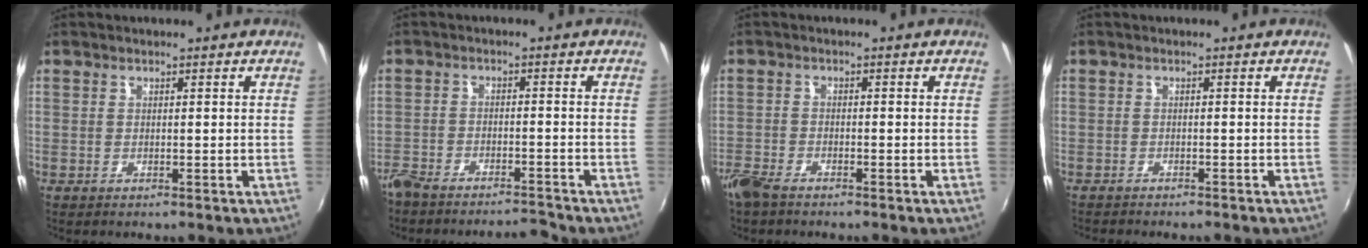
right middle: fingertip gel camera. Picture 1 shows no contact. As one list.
[{"total": 8.0, "force": [-7.5, 1.7, 2.1], "torque": [-0.065, 0.004, -0.123]}, {"total": 5.0, "force": [-4.2, 1.5, 2.2], "torque": [-0.061, -0.018, -0.086]}, {"total": 3.0, "force": [-2.8, 0.5, 0.9], "torque": [-0.028, -0.013, -0.045]}]